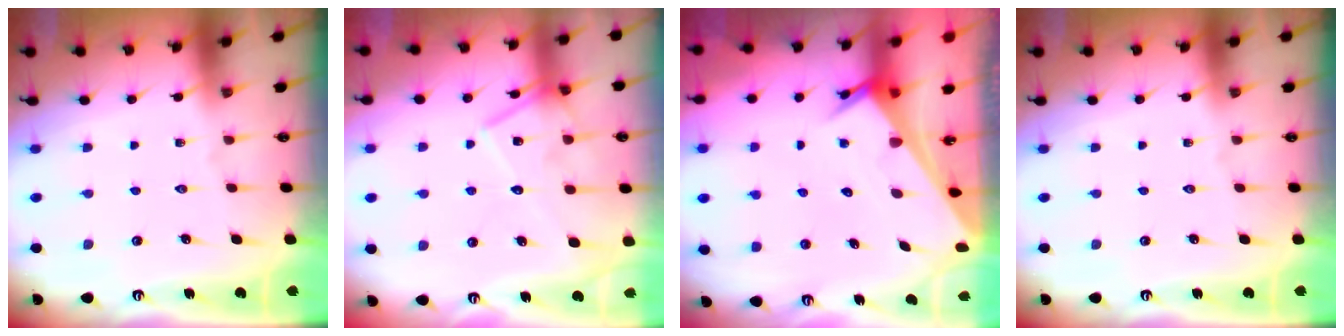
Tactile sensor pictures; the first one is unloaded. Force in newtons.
{"total": 13.0, "press": 13.0, "slide": 0.8}
{"total": 3.1, "press": 3.1, "slide": 0.2}
{"total": 0.0}